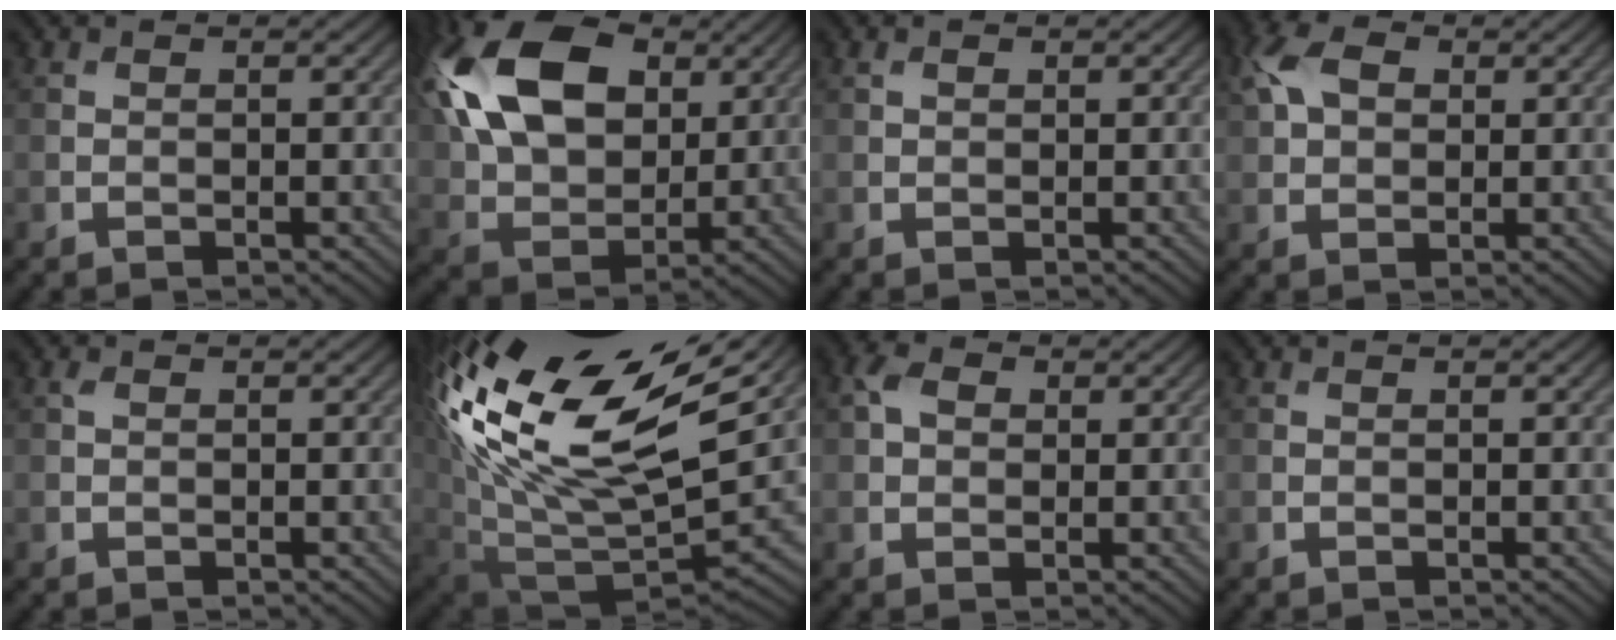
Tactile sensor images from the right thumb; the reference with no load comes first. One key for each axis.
{"total": 17.3, "fx": 5.5, "fy": 11.1, "fz": 12.0, "tx": -0.286, "ty": 0.035, "tz": 0.098}
{"total": 1.0, "fx": 0.5, "fy": 0.7, "fz": 0.6, "tx": -0.014, "ty": 0.002, "tz": 0.009}
{"total": 5.6, "fx": 1.9, "fy": 3.8, "fz": 3.7, "tx": -0.091, "ty": 0.014, "tz": 0.030}
{"total": 0.5, "fx": 0.2, "fy": 0.4, "fz": 0.3, "tx": -0.009, "ty": 0.002, "tz": 0.004}
{"total": 19.2, "fx": 9.0, "fy": 9.7, "fz": 13.9, "tx": -0.281, "ty": 0.007, "tz": 0.168}
{"total": 3.2, "fx": 0.9, "fy": 2.4, "fz": 1.8, "tx": -0.042, "ty": 0.006, "tz": 0.009}
{"total": 0.0}